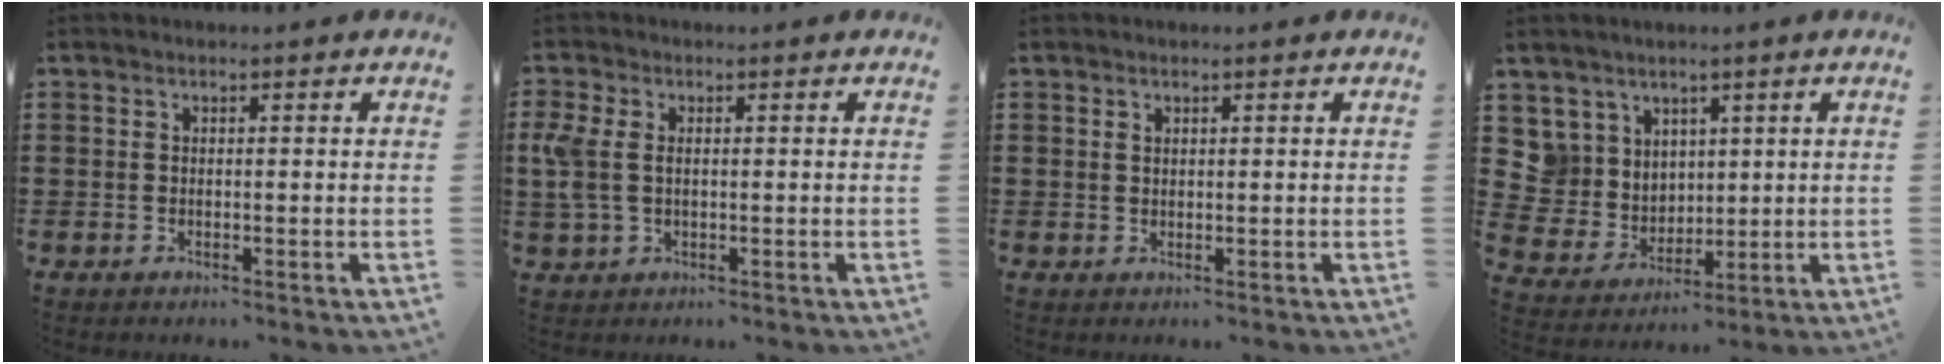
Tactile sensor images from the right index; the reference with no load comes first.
{"total": 4.3, "force": [0.3, 2.7, 3.3], "torque": [-0.092, 0.002, -0.002]}
{"total": 0.7, "force": [0.5, 0.5, 0.3], "torque": [-0.007, 0.002, 0.010]}
{"total": 6.9, "force": [3.1, 6.1, 0.2], "torque": [-0.048, -0.009, 0.062]}